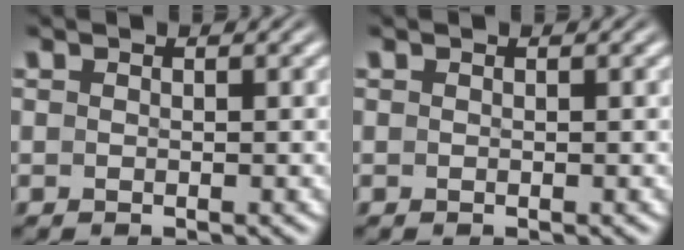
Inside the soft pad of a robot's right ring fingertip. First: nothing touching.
{"total": 0.0}